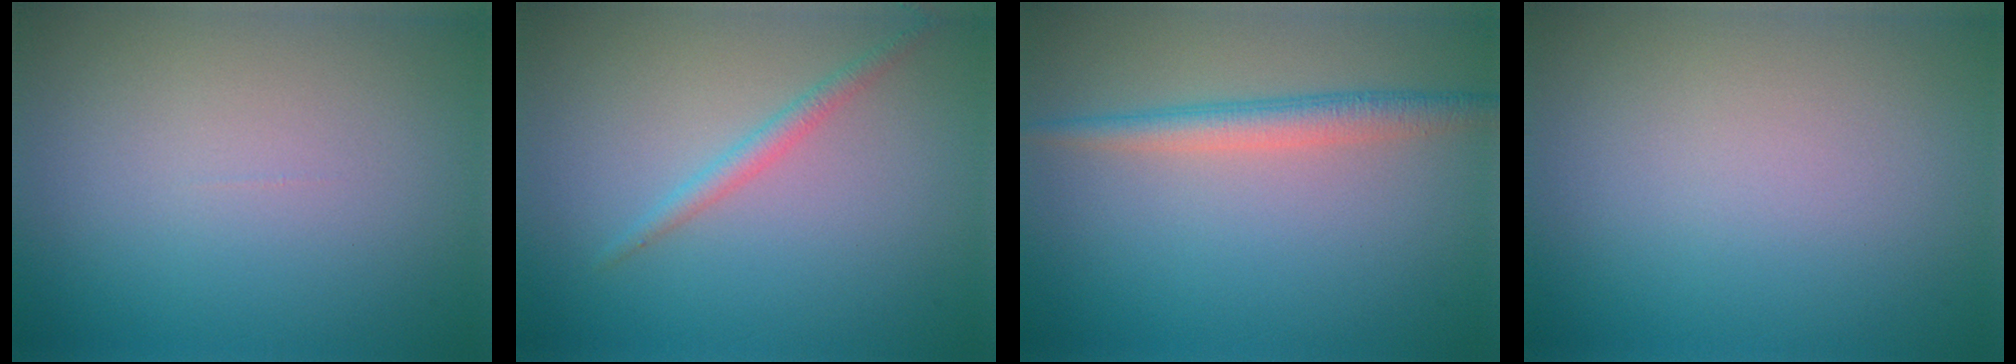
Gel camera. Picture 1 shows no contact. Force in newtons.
{"total": 1.5, "press": 1.5, "slide": 0.0}
{"total": 2.7, "press": 2.7, "slide": 0.1}
{"total": 0.0}